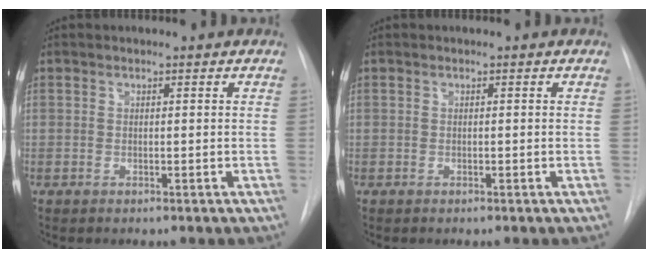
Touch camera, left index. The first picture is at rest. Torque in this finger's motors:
{"motor_torque": [-0.02, -0.01, 0.02, 0.00]}